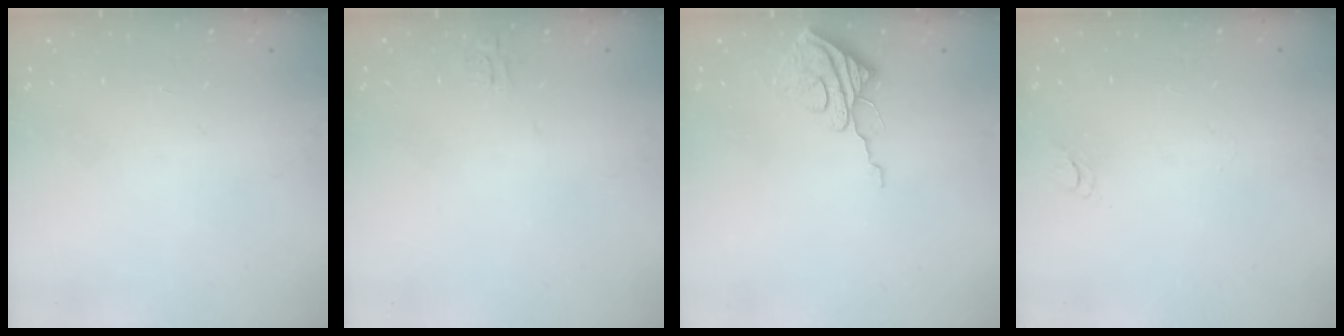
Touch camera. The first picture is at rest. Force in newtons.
{"total": 3.3, "press": 3.3, "slide": 0.4}
{"total": 8.5, "press": 8.4, "slide": 0.6}
{"total": 3.0, "press": 3.0, "slide": 0.3}